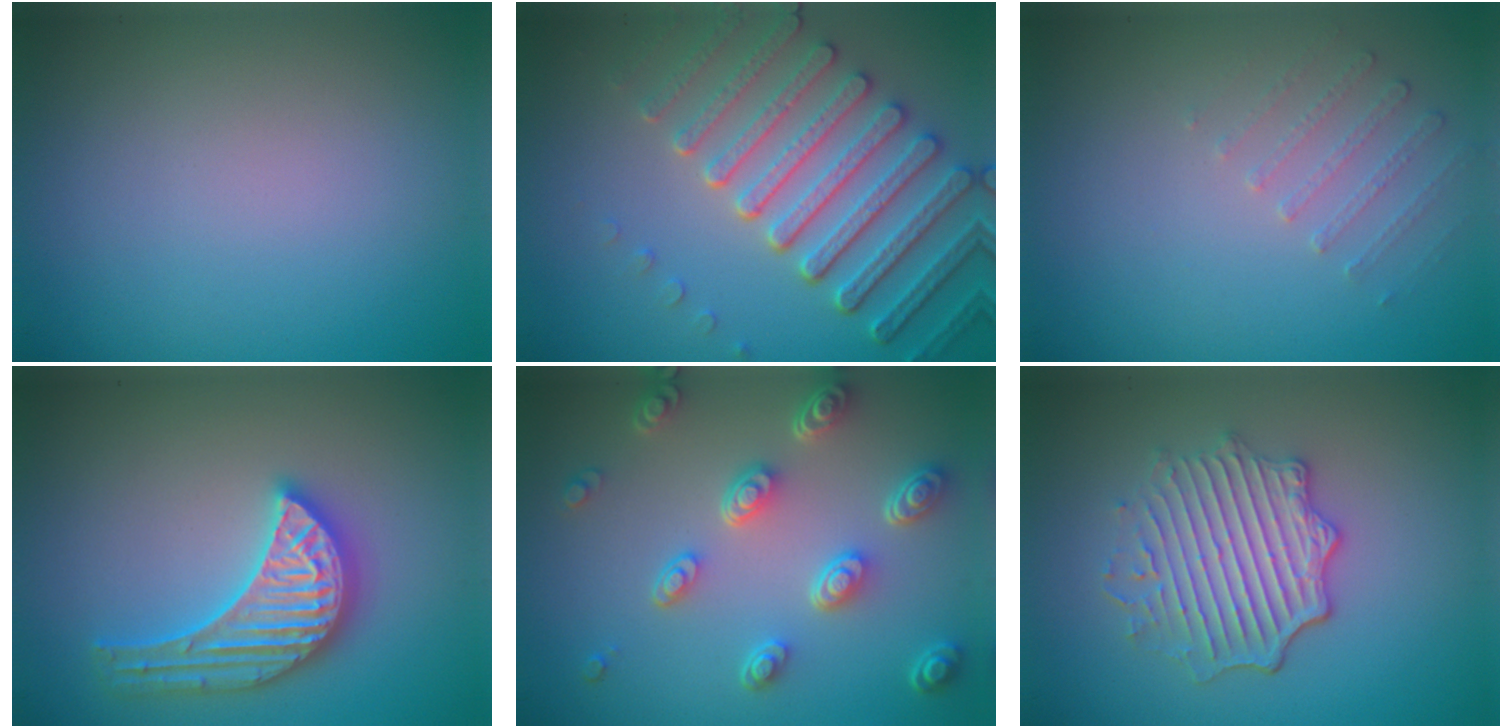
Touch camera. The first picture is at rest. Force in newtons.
{"total": 6.3, "press": 5.5, "slide": 3.1}
{"total": 1.3, "press": 0.9, "slide": 1.0}
{"total": 5.5, "press": 5.4, "slide": 0.6}
{"total": 5.3, "press": 4.0, "slide": 3.5}
{"total": 4.9, "press": 4.1, "slide": 2.8}